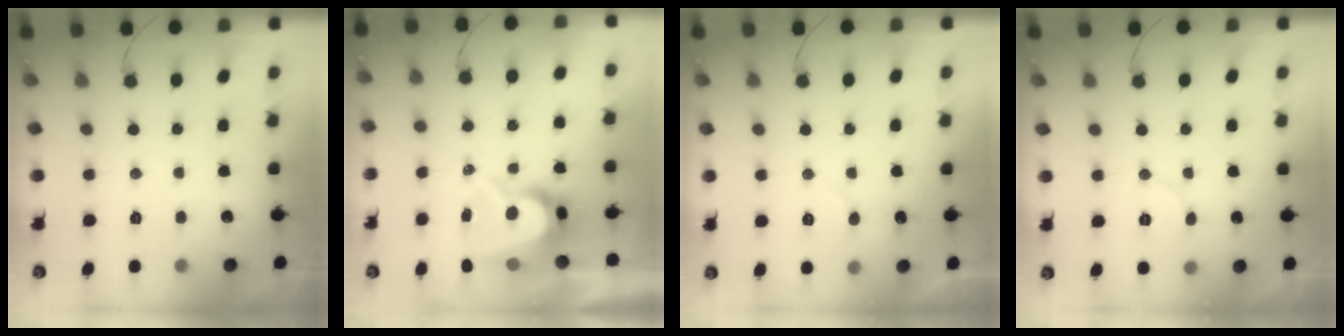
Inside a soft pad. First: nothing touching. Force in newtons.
{"total": 8.5, "press": 8.5, "slide": 0.6}
{"total": 6.0, "press": 6.0, "slide": 0.2}
{"total": 5.3, "press": 5.3, "slide": 0.6}